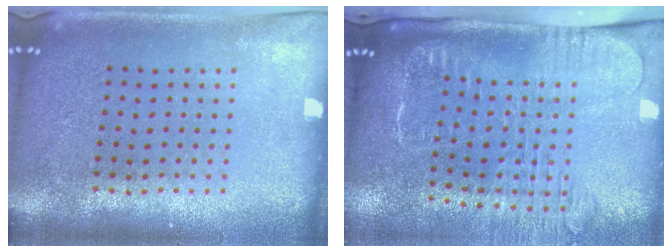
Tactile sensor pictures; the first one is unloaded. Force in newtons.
{"total": 2.7, "press": 2.1, "slide": 1.7}